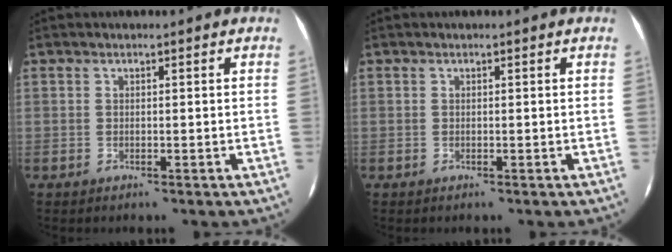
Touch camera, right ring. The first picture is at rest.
{"total": 0.0}